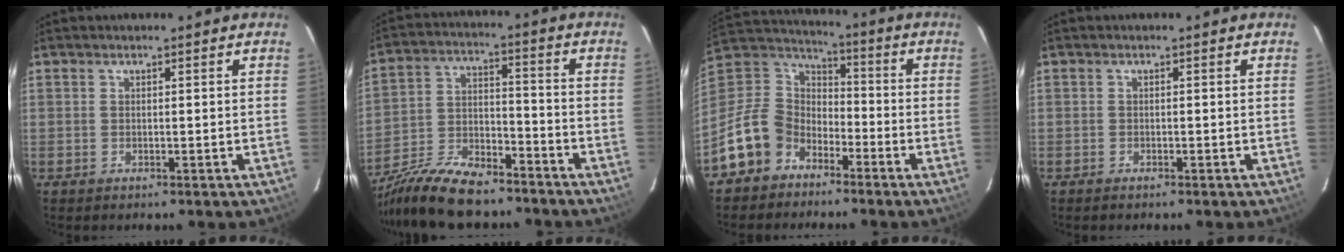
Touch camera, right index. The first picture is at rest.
{"total": 19.5, "force": [-15.8, 6.3, 9.5], "torque": [-0.199, -0.013, -0.271]}
{"total": 12.8, "force": [-8.2, 9.1, 3.8], "torque": [-0.103, 0.032, -0.154]}
{"total": 0.8, "force": [-0.7, 0.2, 0.2], "torque": [-0.007, 0.000, -0.013]}